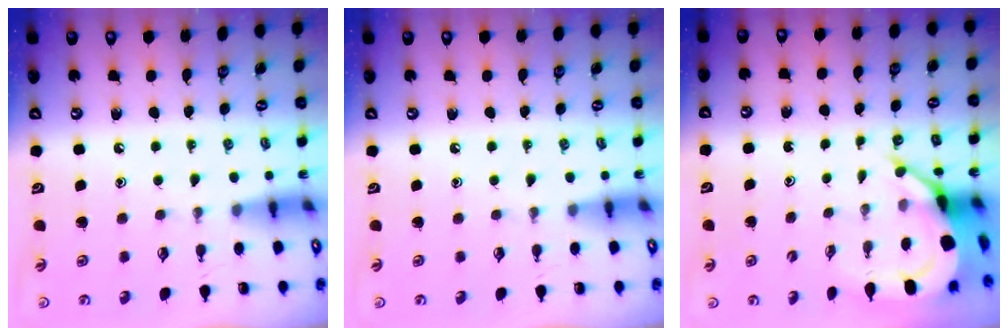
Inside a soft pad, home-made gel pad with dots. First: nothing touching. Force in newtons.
{"total": 0.0}
{"total": 6.5, "press": 6.5, "slide": 0.6}